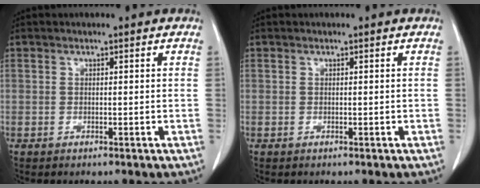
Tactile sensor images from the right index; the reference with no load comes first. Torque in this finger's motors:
{"motor_torque": [-0.04, 0.04, 0.00, 0.00]}